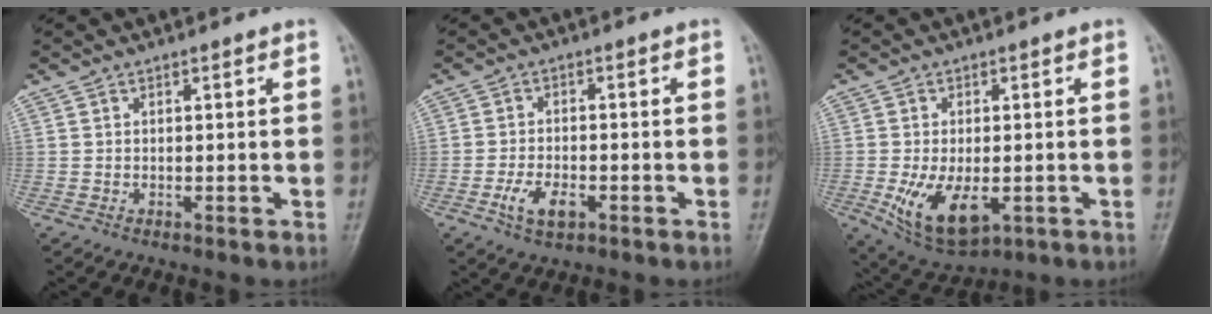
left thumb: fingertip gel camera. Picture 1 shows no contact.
{"total": 5.2, "force": [-2.3, 2.8, 3.7], "torque": [-0.070, 0.008, -0.040]}
{"total": 10.5, "force": [-2.7, 5.7, 8.4], "torque": [-0.141, -0.010, -0.030]}